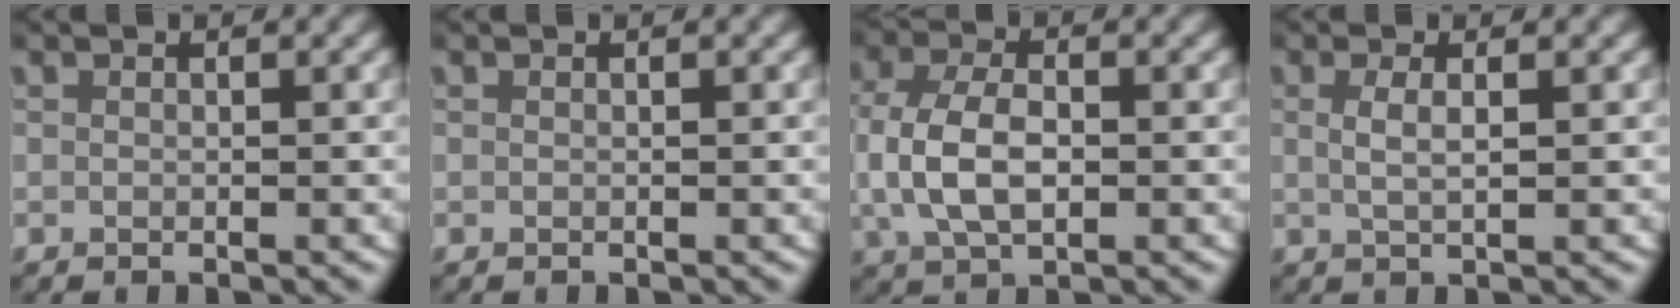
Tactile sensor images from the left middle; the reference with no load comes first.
{"total": 0.0}
{"total": 5.7, "force": [-0.2, 3.7, 4.3], "torque": [-0.111, -0.011, 0.006]}
{"total": 1.9, "force": [0.5, 0.4, 1.8], "torque": [-0.039, -0.003, 0.014]}